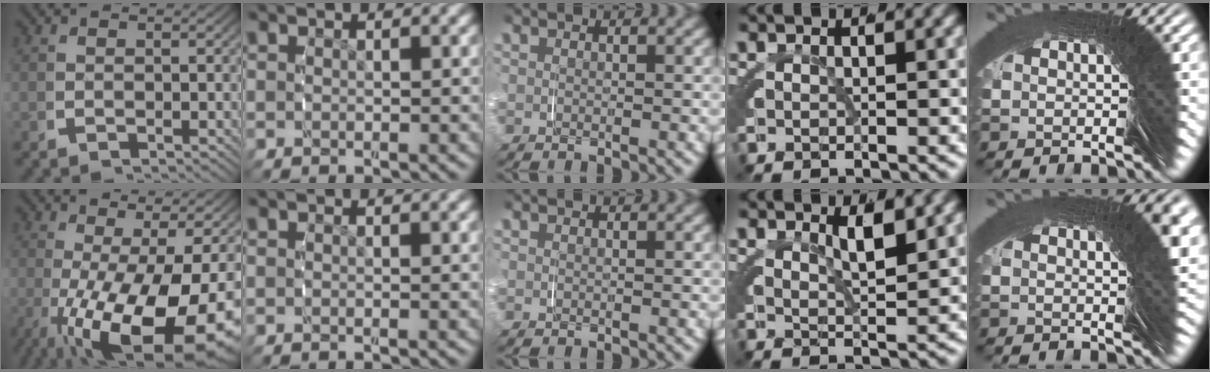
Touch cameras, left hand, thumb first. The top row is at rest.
{"thumb": {"total": 18.2, "force": [-4.1, 9.8, 14.8], "torque": [-0.243, -0.041, -0.024]}, "ring": {"total": 1.4, "force": [0.9, -0.6, 0.8], "torque": [-0.007, -0.001, 0.017]}, "little": {"total": 2.1, "force": [0.0, -2.1, -0.2], "torque": [0.020, 0.022, -0.003]}}